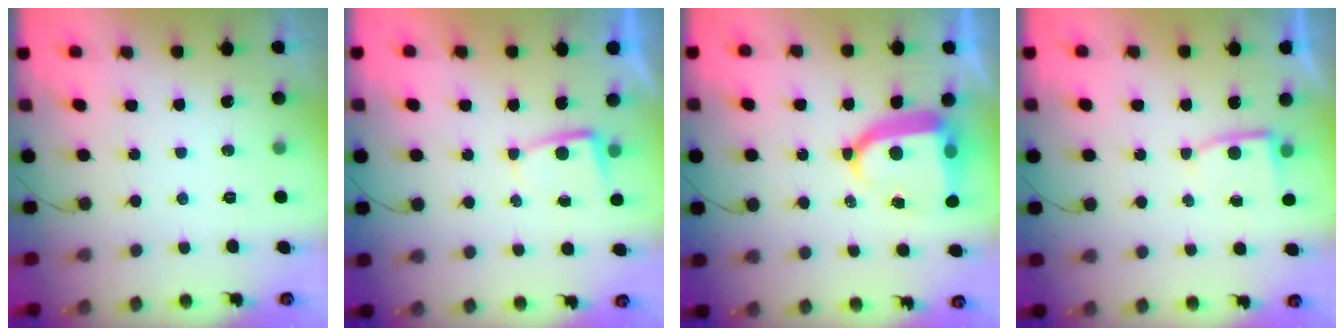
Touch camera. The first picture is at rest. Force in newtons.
{"total": 2.0, "press": 2.0, "slide": 0.3}
{"total": 11.1, "press": 11.0, "slide": 1.5}
{"total": 2.8, "press": 2.8, "slide": 0.3}